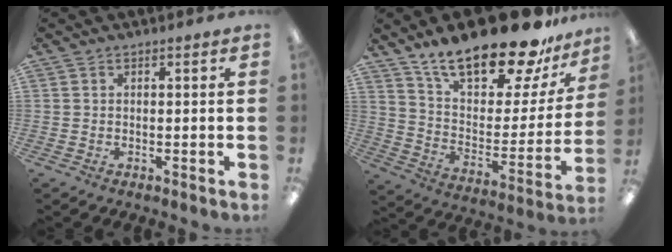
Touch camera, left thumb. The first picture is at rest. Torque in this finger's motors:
{"motor_torque": [0.39, 0.36, 1.50, -1.27, 0.17]}